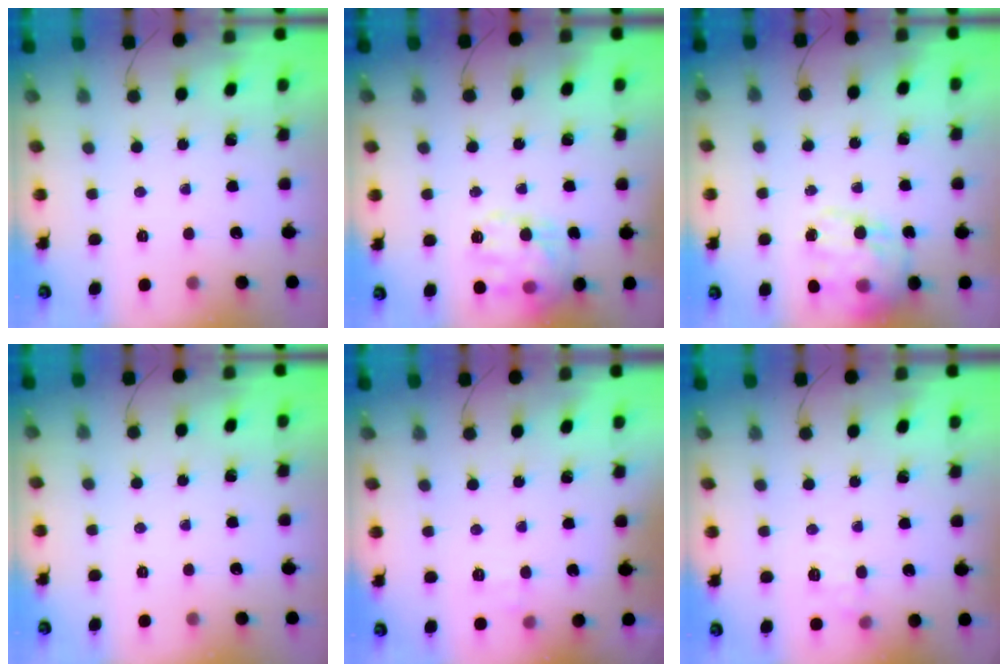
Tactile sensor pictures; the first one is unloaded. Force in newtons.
{"total": 15.4, "press": 15.4, "slide": 0.9}
{"total": 18.2, "press": 17.7, "slide": 4.3}
{"total": 0.0}
{"total": 4.3, "press": 4.1, "slide": 1.3}
{"total": 5.9, "press": 5.6, "slide": 1.6}